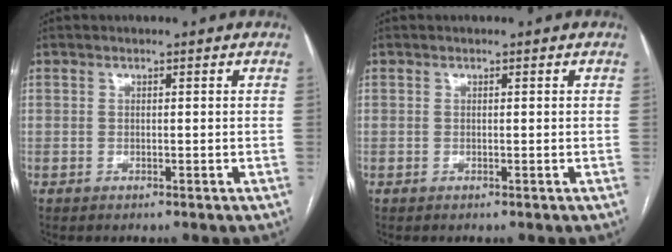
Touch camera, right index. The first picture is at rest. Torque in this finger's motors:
{"motor_torque": [-0.08, -0.03, 0.06, 0.01]}